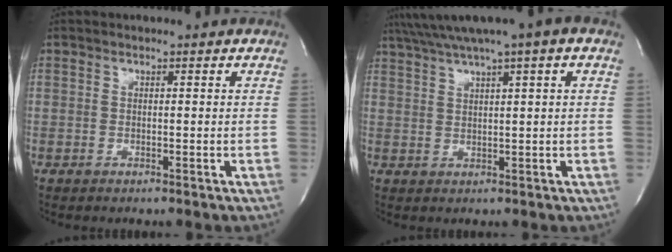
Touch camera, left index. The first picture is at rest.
{"total": 7.9, "force": [5.2, -0.4, 6.0], "torque": [-0.104, 0.034, 0.084]}